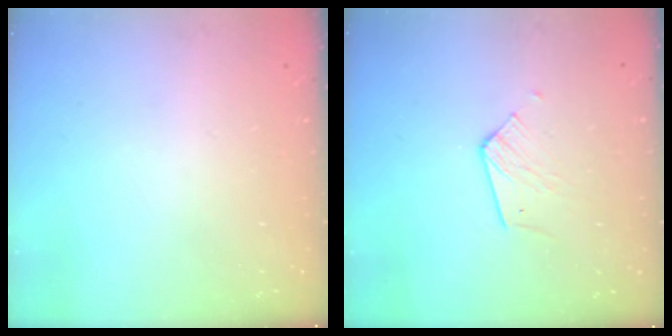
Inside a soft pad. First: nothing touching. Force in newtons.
{"total": 5.9, "press": 5.9, "slide": 0.5}